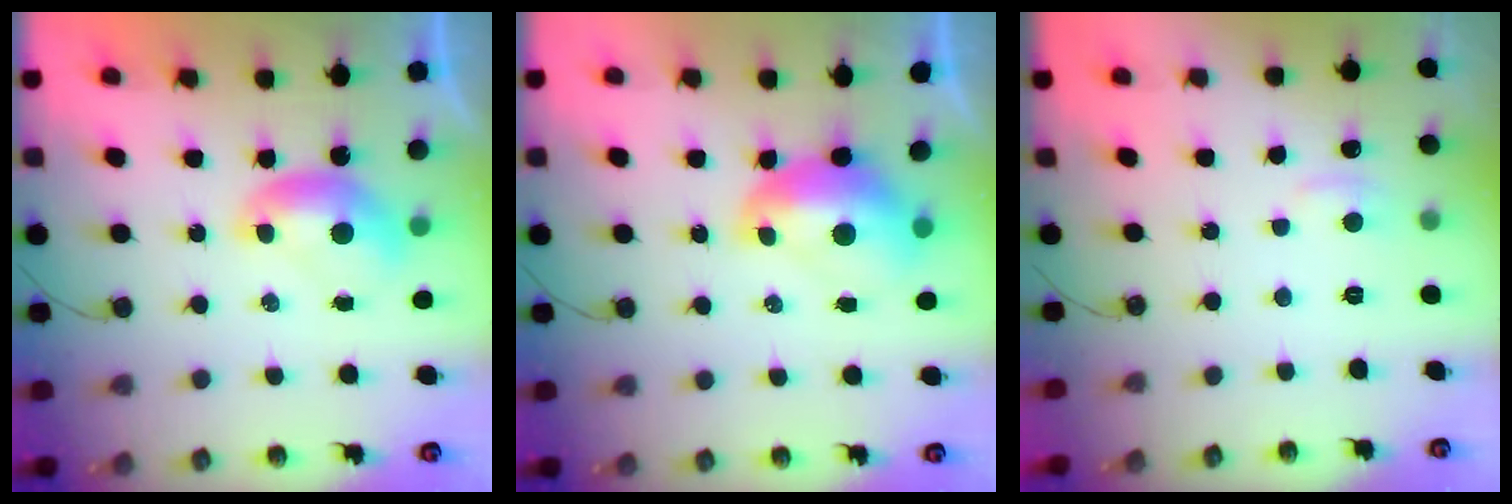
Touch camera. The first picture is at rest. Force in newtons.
{"total": 2.8, "press": 2.7, "slide": 0.7}
{"total": 1.0, "press": 0.5, "slide": 0.8}